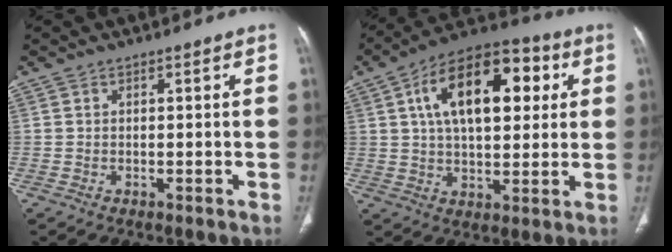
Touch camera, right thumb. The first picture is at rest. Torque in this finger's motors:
{"motor_torque": [-1.08, 1.97, 0.88, 0.26, 0.17]}